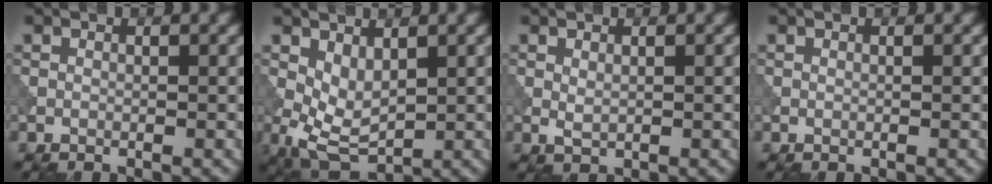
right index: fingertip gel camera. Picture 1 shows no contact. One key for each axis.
{"total": 4.0, "fx": 0.6, "fy": 2.2, "fz": 3.2, "tx": -0.072, "ty": -0.009, "tz": 0.016}
{"total": 1.1, "fx": 0.2, "fy": 0.6, "fz": 0.9, "tx": -0.022, "ty": -0.003, "tz": 0.008}
{"total": 0.0}